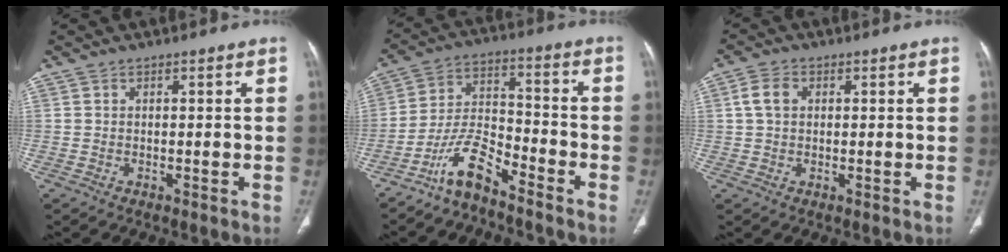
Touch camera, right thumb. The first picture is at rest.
{"total": 8.7, "force": [-7.0, 2.3, 4.7], "torque": [-0.096, 0.067, -0.141]}
{"total": 4.0, "force": [0.9, 2.8, 2.7], "torque": [-0.051, 0.008, 0.017]}